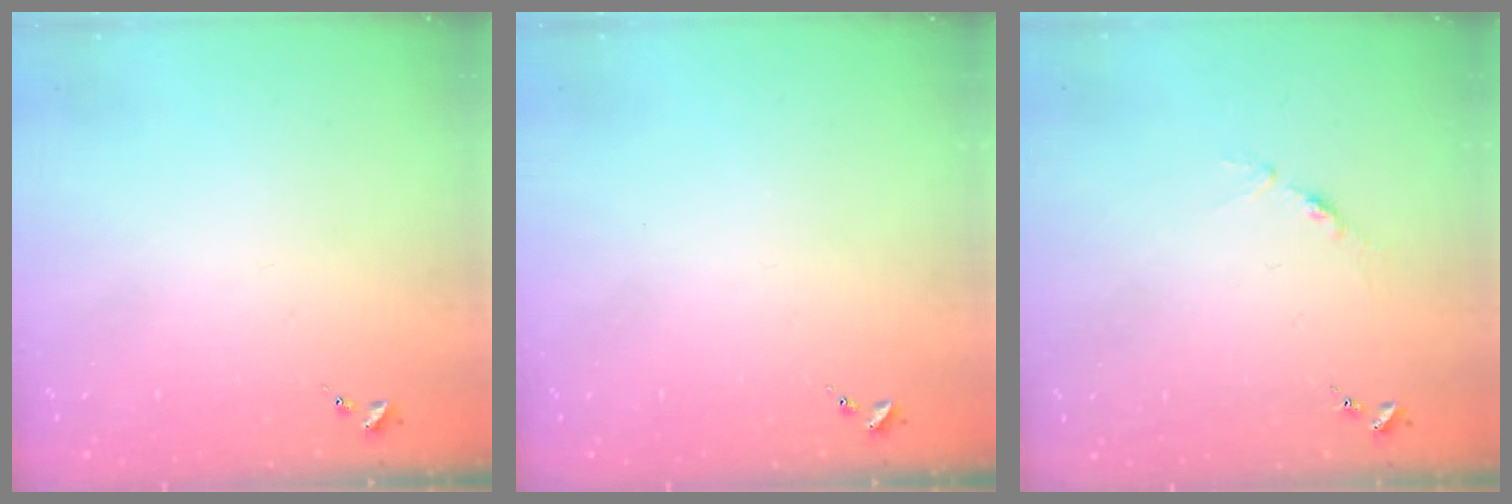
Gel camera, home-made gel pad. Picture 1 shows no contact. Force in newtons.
{"total": 0.0}
{"total": 3.8, "press": 3.8, "slide": 0.5}